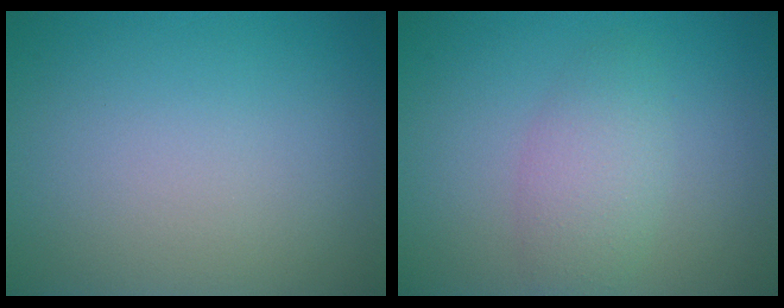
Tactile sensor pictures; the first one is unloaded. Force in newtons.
{"total": 3.0, "press": 3.0, "slide": 0.2}